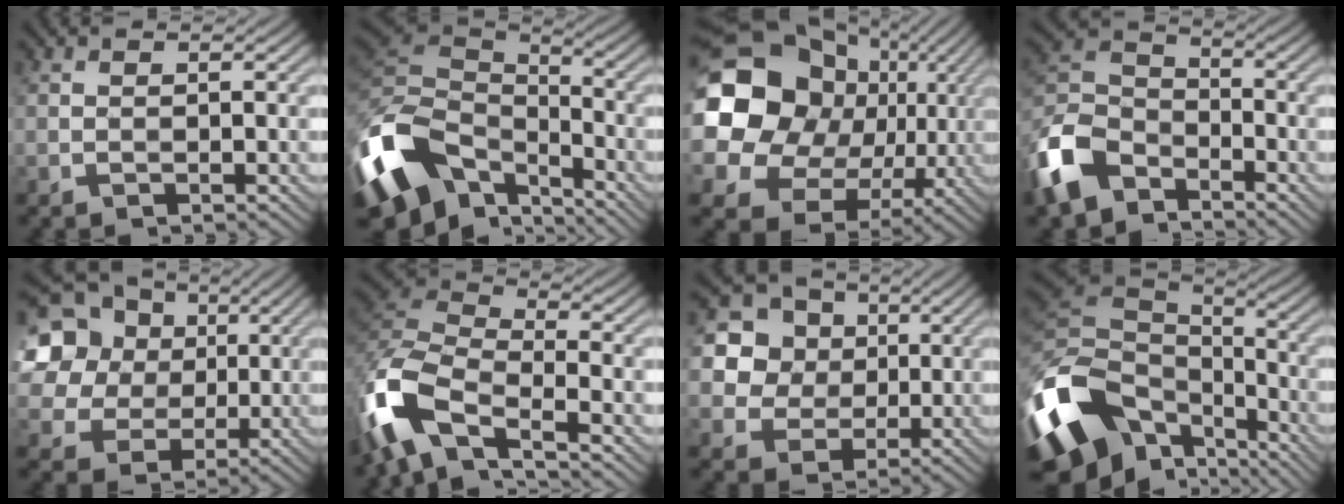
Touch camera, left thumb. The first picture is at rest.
{"total": 14.8, "force": [-7.0, 9.8, 8.5], "torque": [-0.236, -0.016, -0.125]}
{"total": 24.7, "force": [4.6, 21.6, 11.1], "torque": [-0.306, 0.005, 0.091]}
{"total": 10.7, "force": [-6.8, 6.2, 5.5], "torque": [-0.138, -0.006, -0.161]}
{"total": 17.8, "force": [6.8, 14.9, 7.1], "torque": [-0.227, 0.045, 0.130]}
{"total": 12.5, "force": [-6.6, 5.7, 9.0], "torque": [-0.212, -0.009, -0.147]}
{"total": 10.8, "force": [3.4, 9.5, 3.8], "torque": [-0.149, 0.019, 0.085]}
{"total": 16.6, "force": [-7.4, 11.1, 10.0], "torque": [-0.268, -0.021, -0.124]}